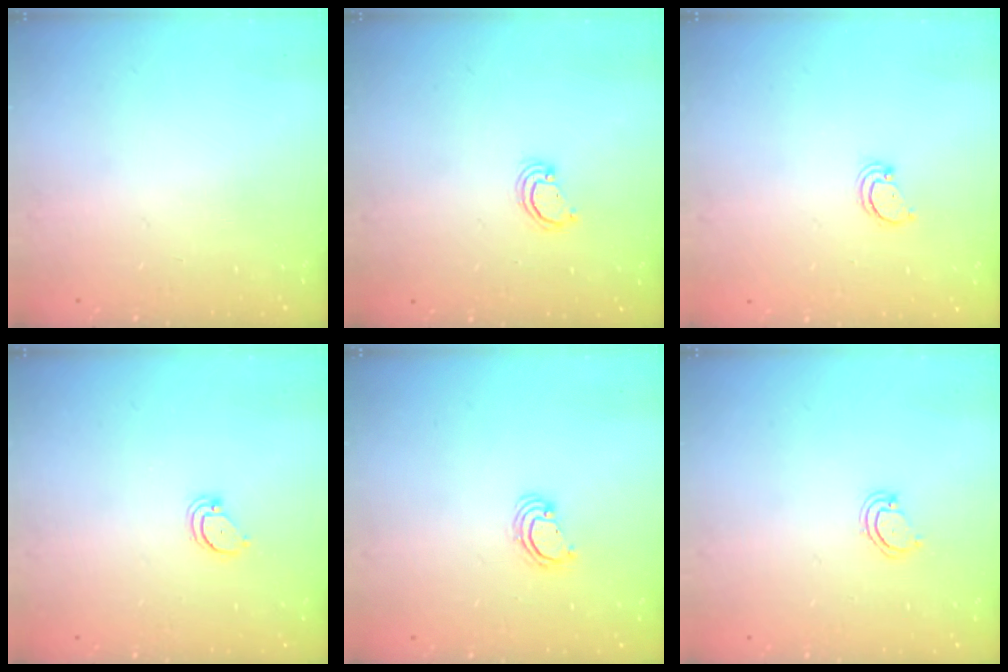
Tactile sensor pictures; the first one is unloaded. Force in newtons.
{"total": 2.0, "press": 2.0, "slide": 0.2}
{"total": 2.2, "press": 2.2, "slide": 0.1}
{"total": 2.1, "press": 2.1, "slide": 0.1}
{"total": 2.8, "press": 2.8, "slide": 0.2}
{"total": 3.9, "press": 3.9, "slide": 0.4}